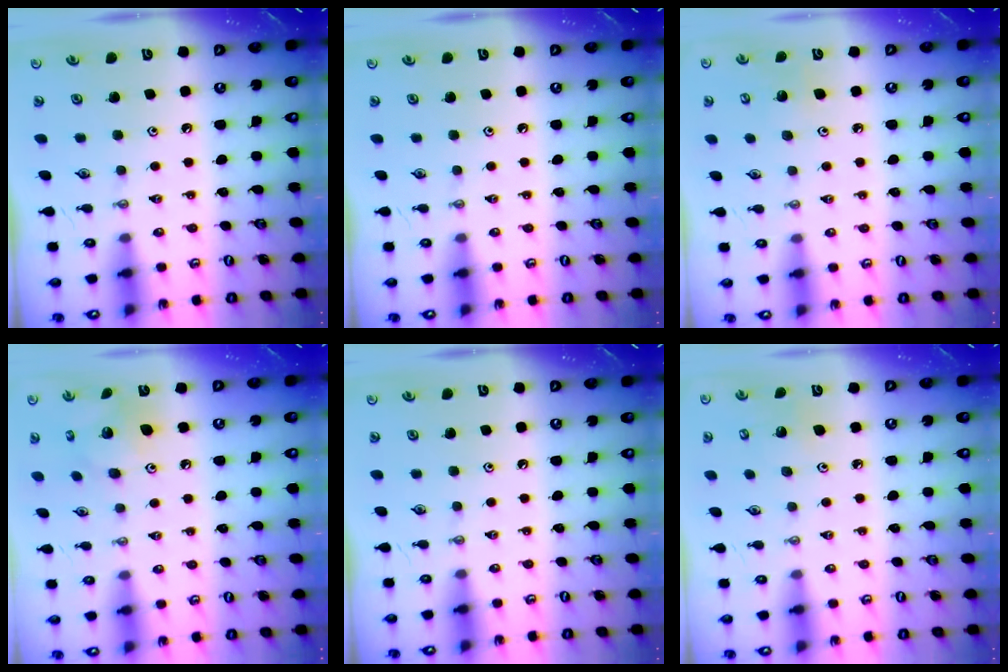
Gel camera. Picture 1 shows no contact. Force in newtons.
{"total": 0.0}
{"total": 5.5, "press": 5.3, "slide": 1.6}
{"total": 8.9, "press": 8.9, "slide": 0.2}
{"total": 0.0}
{"total": 5.0, "press": 4.7, "slide": 1.6}